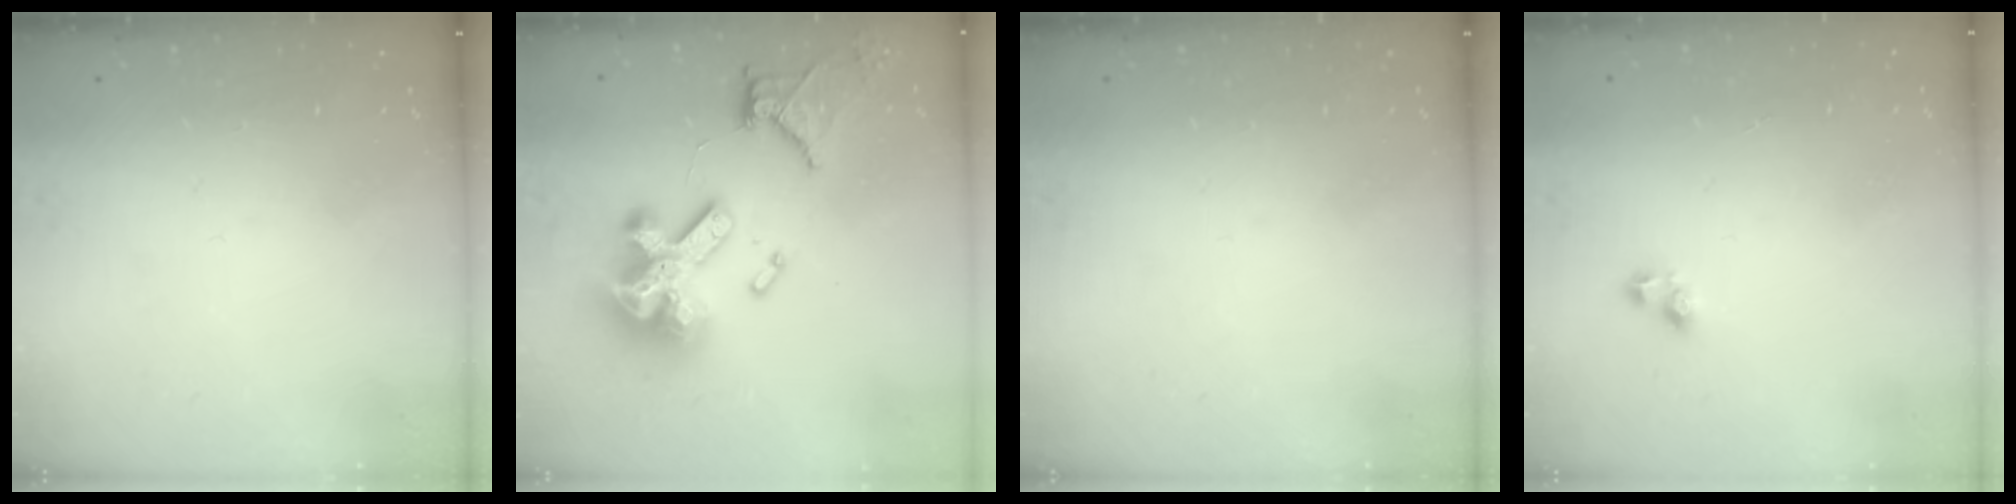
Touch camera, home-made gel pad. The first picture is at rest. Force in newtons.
{"total": 19.6, "press": 18.8, "slide": 5.5}
{"total": 0.0}
{"total": 2.2, "press": 1.9, "slide": 1.1}